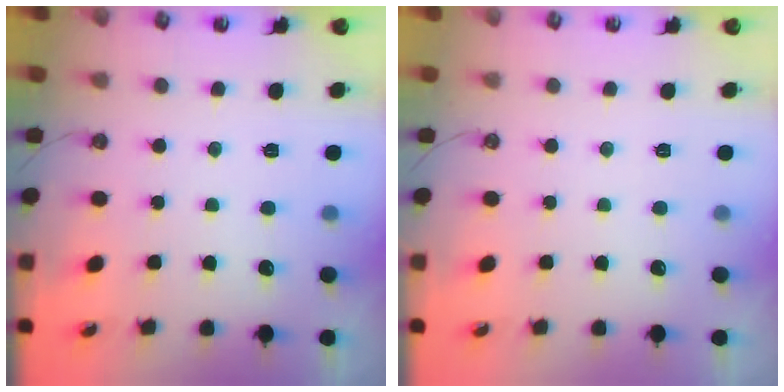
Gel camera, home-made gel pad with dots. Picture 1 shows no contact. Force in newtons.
{"total": 0.0}